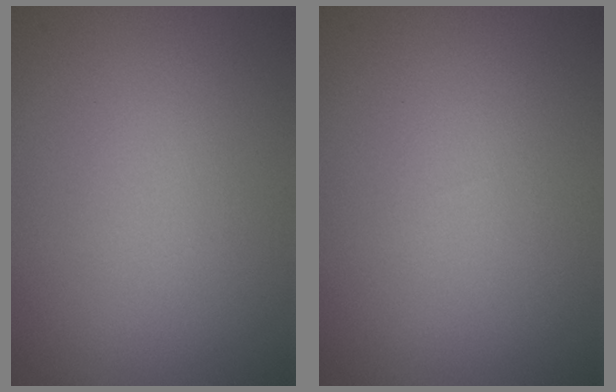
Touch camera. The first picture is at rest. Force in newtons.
{"total": 0.0}